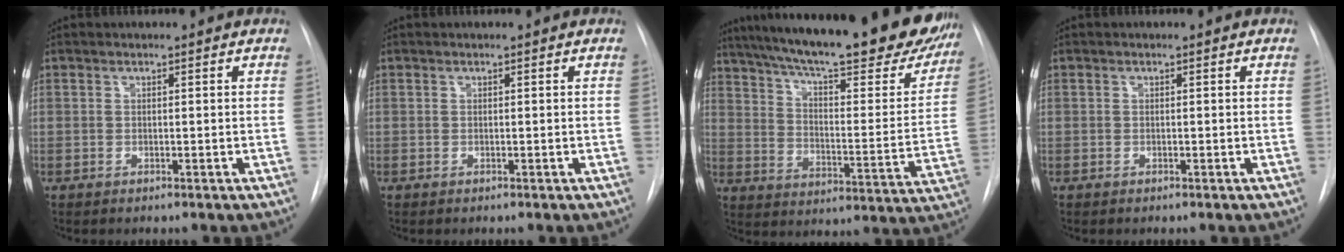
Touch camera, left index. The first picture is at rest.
{"total": 0.0}
{"total": 33.5, "force": [26.9, 6.7, 18.8], "torque": [-0.282, -0.045, 0.352]}
{"total": 0.0}